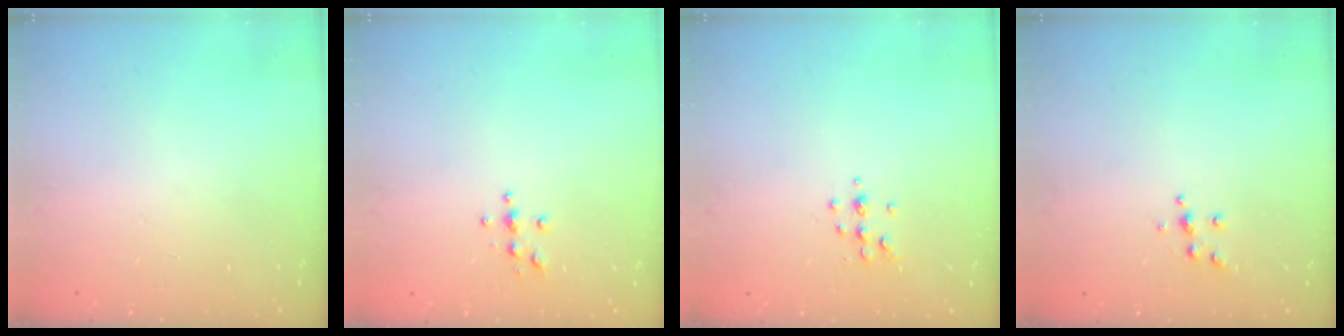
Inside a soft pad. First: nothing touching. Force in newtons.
{"total": 3.9, "press": 3.8, "slide": 0.4}
{"total": 5.0, "press": 4.8, "slide": 1.4}
{"total": 5.3, "press": 5.2, "slide": 0.5}